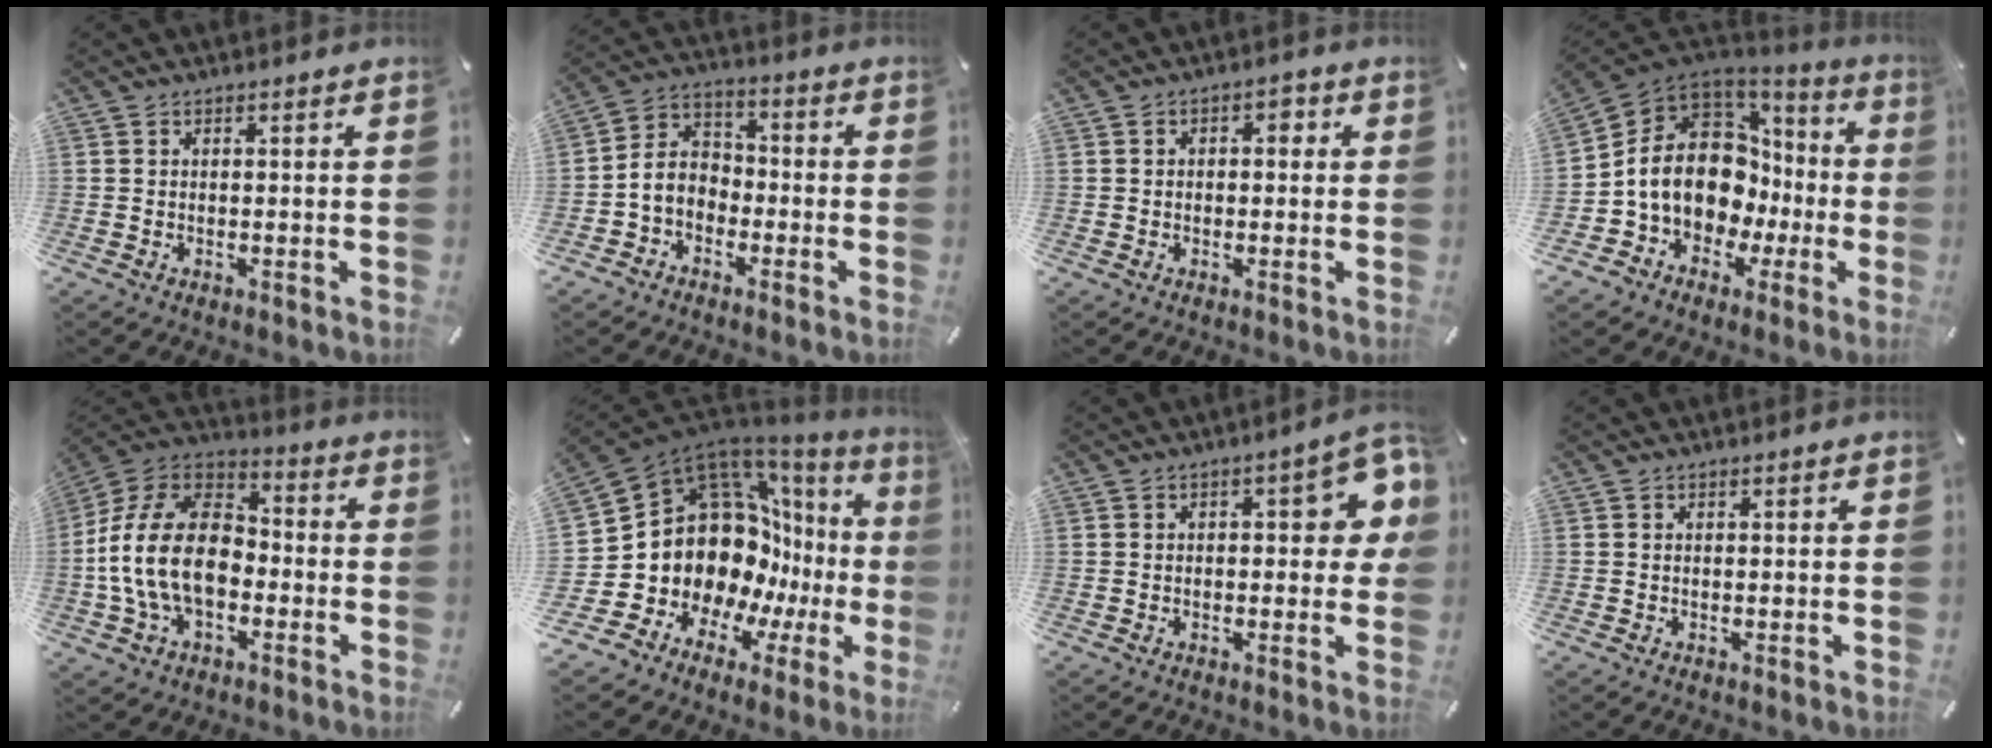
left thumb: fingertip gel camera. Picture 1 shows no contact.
{"total": 5.9, "force": [-2.8, 4.8, 1.8], "torque": [-0.056, 0.010, -0.061]}
{"total": 2.3, "force": [-0.3, 1.7, 1.6], "torque": [-0.023, 0.009, -0.011]}
{"total": 16.1, "force": [1.0, 12.7, 9.8], "torque": [-0.202, -0.019, 0.020]}
{"total": 17.7, "force": [-4.6, 11.9, 12.3], "torque": [-0.268, 0.035, -0.088]}
{"total": 16.8, "force": [0.9, 13.6, 9.8], "torque": [-0.152, -0.077, 0.062]}
{"total": 10.2, "force": [1.5, 4.6, 9.0], "torque": [-0.111, -0.006, 0.023]}
{"total": 0.0}